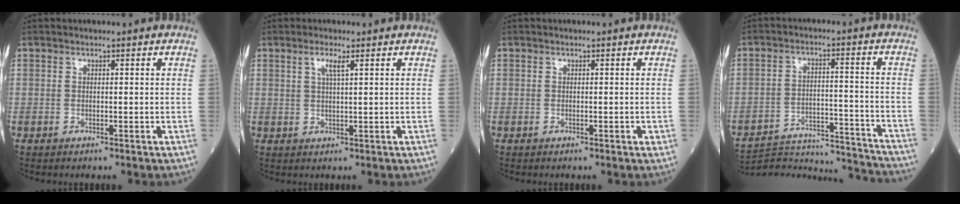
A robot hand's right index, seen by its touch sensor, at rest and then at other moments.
{"total": 2.4, "force": [1.2, 0.0, 2.0], "torque": [-0.046, 0.002, 0.024]}
{"total": 0.6, "force": [-0.2, 0.2, 0.5], "torque": [-0.007, 0.000, -0.001]}
{"total": 18.6, "force": [-18.5, 0.9, 2.4], "torque": [-0.046, 0.010, -0.261]}